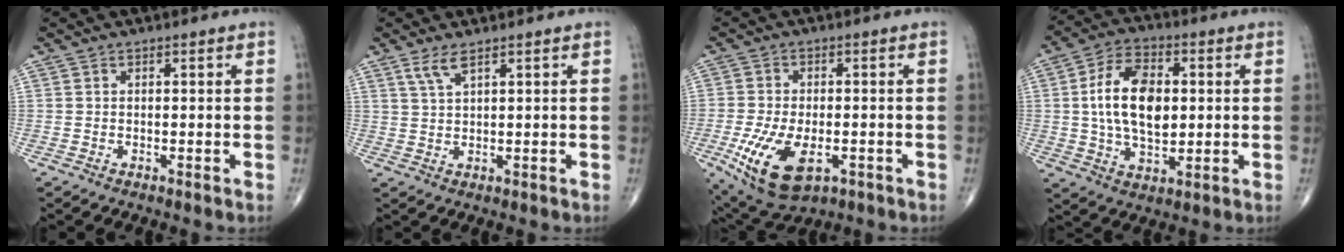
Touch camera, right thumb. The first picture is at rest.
{"total": 3.2, "force": [2.1, 0.8, 2.3], "torque": [-0.052, -0.005, 0.049]}
{"total": 13.0, "force": [-4.7, 6.8, 10.1], "torque": [-0.195, 0.000, -0.066]}
{"total": 14.0, "force": [1.3, 8.2, 11.2], "torque": [-0.183, 0.003, 0.019]}